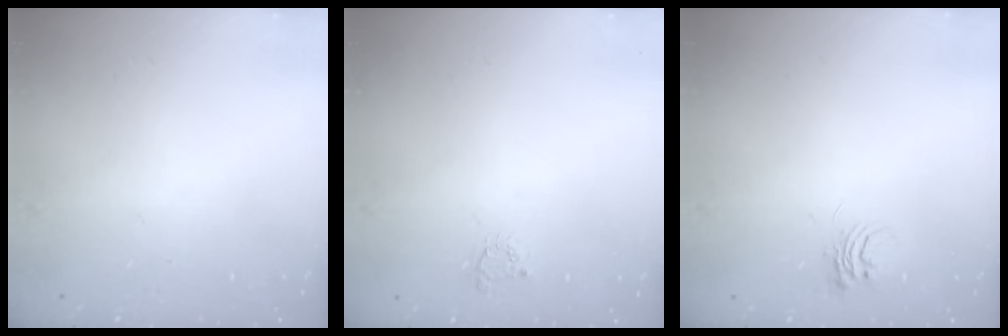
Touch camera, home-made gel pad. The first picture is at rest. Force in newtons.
{"total": 2.2, "press": 2.2, "slide": 0.3}
{"total": 4.3, "press": 4.3, "slide": 0.3}